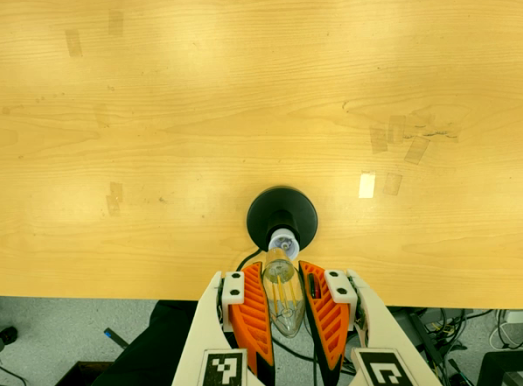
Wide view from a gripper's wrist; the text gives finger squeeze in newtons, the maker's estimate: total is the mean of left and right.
{"total": 19.7, "left": 21.6, "right": 17.9}